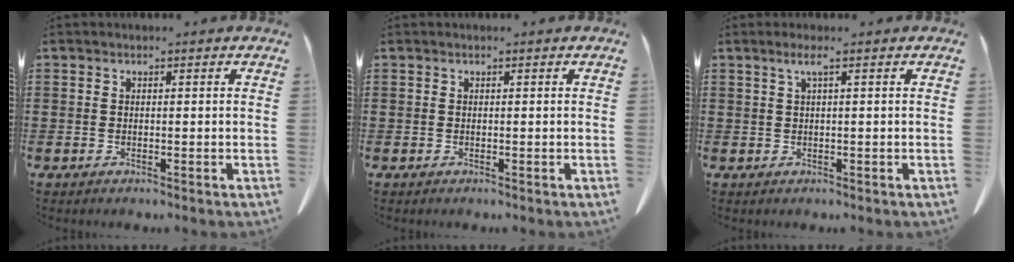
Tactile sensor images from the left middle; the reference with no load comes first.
{"total": 0.0}
{"total": 1.7, "force": [0.6, -0.1, 1.5], "torque": [-0.031, -0.003, 0.011]}